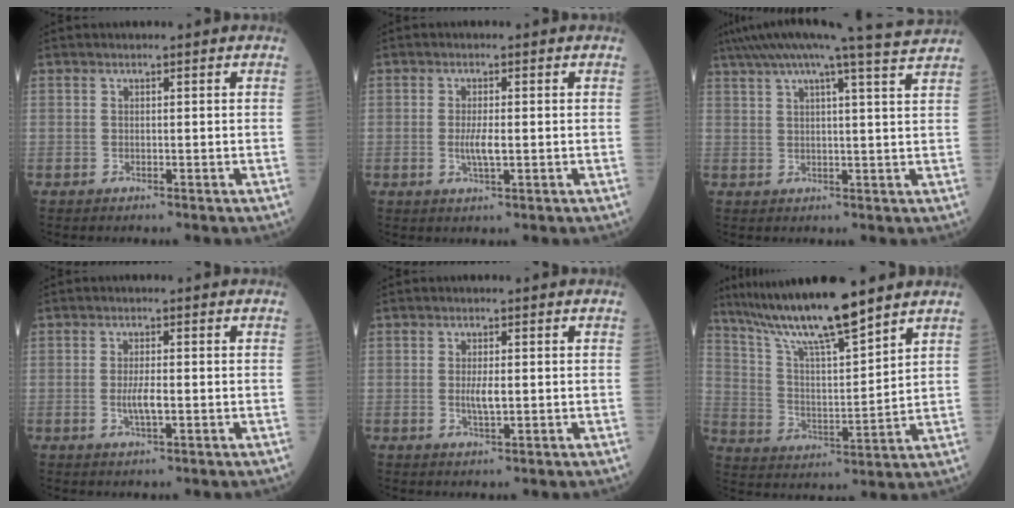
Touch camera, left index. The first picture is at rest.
{"total": 3.0, "force": [-0.3, 0.5, 2.9], "torque": [-0.062, -0.005, -0.004]}
{"total": 14.4, "force": [12.3, -2.2, 7.2], "torque": [-0.124, -0.001, 0.159]}
{"total": 3.0, "force": [-0.5, 0.5, 2.9], "torque": [-0.062, -0.003, -0.008]}
{"total": 2.7, "force": [-0.1, 0.6, 2.6], "torque": [-0.053, -0.003, 0.001]}
{"total": 14.8, "force": [12.1, 0.5, 8.5], "torque": [-0.160, 0.003, 0.223]}